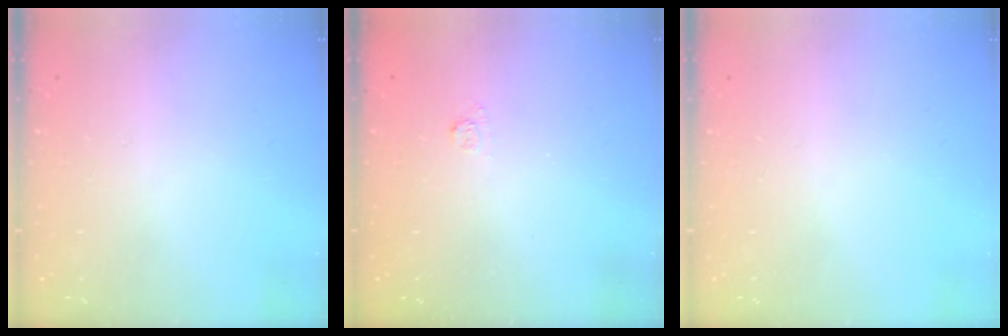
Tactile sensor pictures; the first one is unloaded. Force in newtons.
{"total": 2.2, "press": 2.1, "slide": 0.9}
{"total": 0.0}